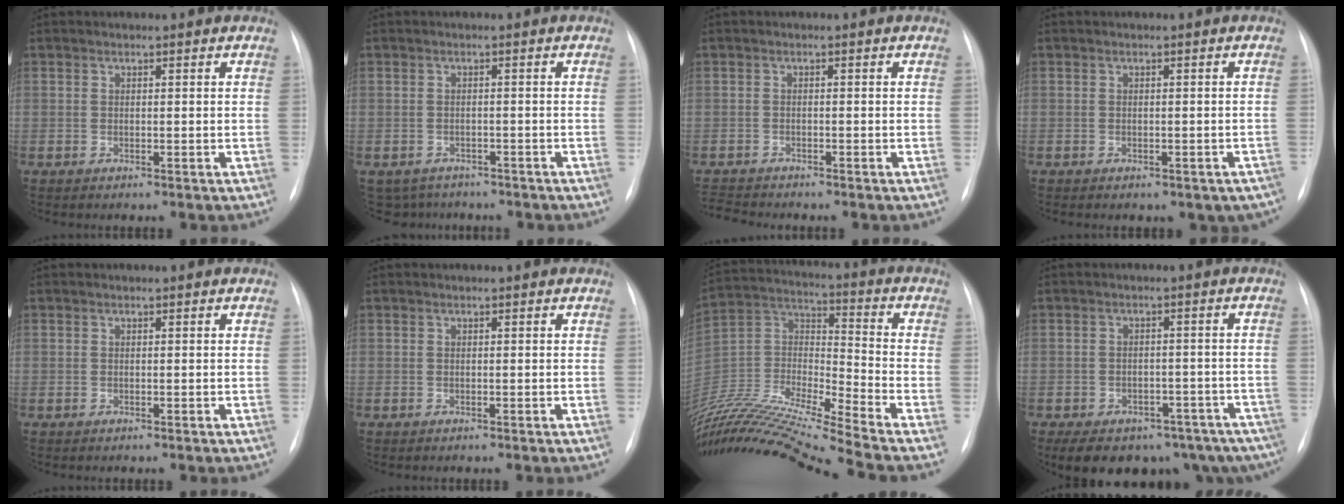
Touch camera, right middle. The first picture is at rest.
{"total": 5.4, "force": [-4.6, 2.8, 0.5], "torque": [-0.008, 0.003, -0.057]}
{"total": 2.8, "force": [-2.8, -0.1, 0.1], "torque": [-0.007, -0.018, -0.049]}
{"total": 6.2, "force": [-4.7, 3.0, 2.8], "torque": [-0.018, 0.018, -0.049]}
{"total": 0.0}
{"total": 0.0}
{"total": 23.5, "force": [-20.9, -1.9, 10.7], "torque": [-0.236, -0.017, -0.381]}
{"total": 20.5, "force": [-14.4, 10.9, 9.6], "torque": [-0.139, 0.009, -0.162]}